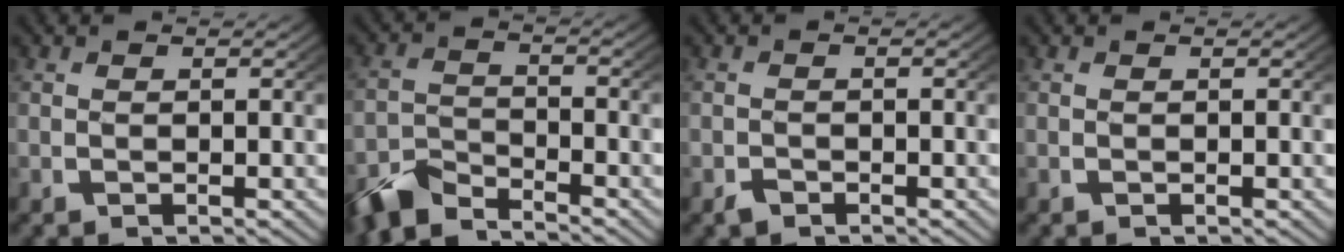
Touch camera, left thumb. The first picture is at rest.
{"total": 5.4, "force": [-4.7, 1.7, 1.8], "torque": [-0.031, -0.011, -0.089]}
{"total": 1.0, "force": [-0.8, 0.4, 0.2], "torque": [-0.003, -0.006, -0.016]}
{"total": 0.0}